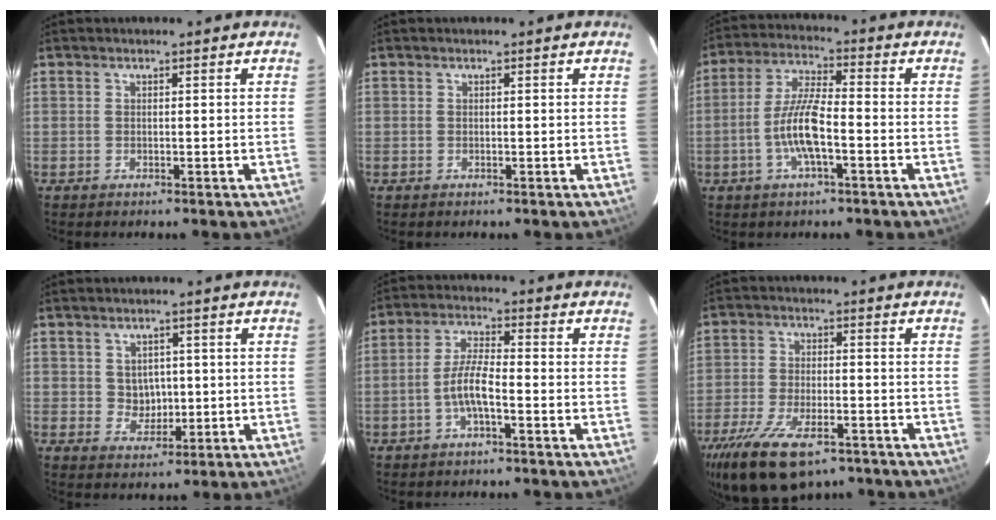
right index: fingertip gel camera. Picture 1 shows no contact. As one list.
[{"total": 0.0}, {"total": 9.1, "force": [-2.9, 1.9, 8.4], "torque": [-0.172, 0.003, -0.057]}, {"total": 4.0, "force": [0.5, 3.7, 1.4], "torque": [-0.024, 0.008, 0.015]}, {"total": 5.5, "force": [-2.3, 1.0, 4.9], "torque": [-0.104, 0.010, -0.044]}, {"total": 16.7, "force": [-11.1, 7.1, 10.3], "torque": [-0.224, -0.037, -0.187]}]